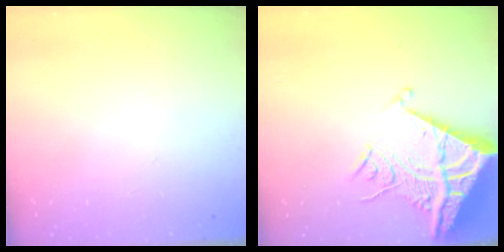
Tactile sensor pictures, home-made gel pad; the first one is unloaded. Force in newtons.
{"total": 16.7, "press": 16.6, "slide": 1.8}